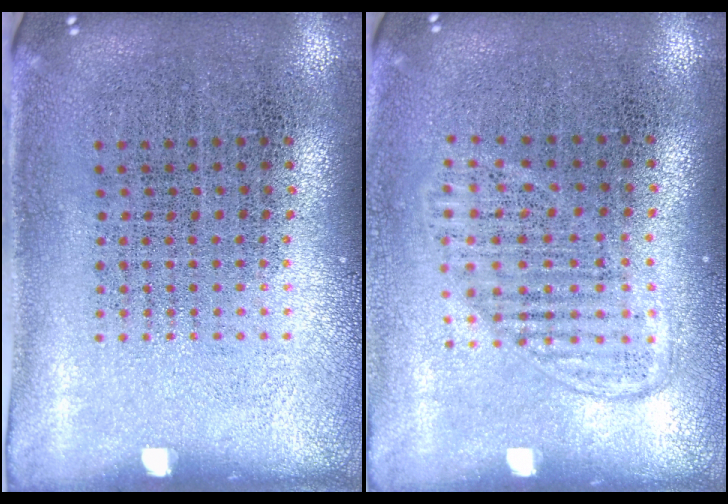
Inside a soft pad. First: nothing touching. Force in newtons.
{"total": 1.3, "press": 1.2, "slide": 0.6}